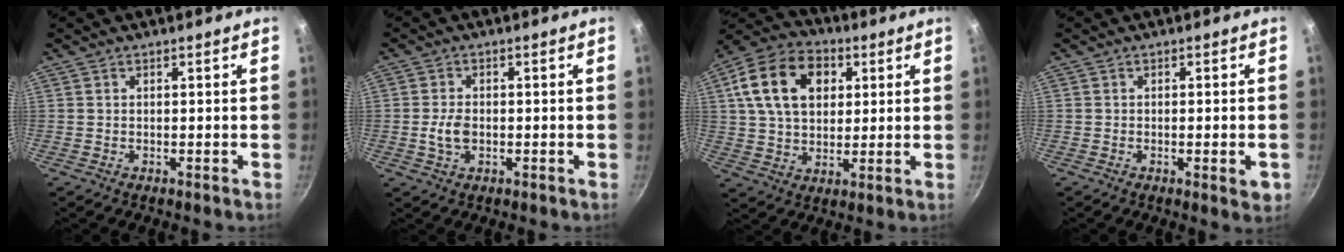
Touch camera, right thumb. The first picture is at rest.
{"total": 4.1, "force": [-0.6, 2.6, 3.1], "torque": [-0.056, 0.006, -0.013]}
{"total": 16.7, "force": [4.8, 11.7, 10.9], "torque": [-0.171, 0.007, 0.072]}
{"total": 3.3, "force": [-1.0, 0.9, 3.0], "torque": [-0.041, -0.006, -0.017]}